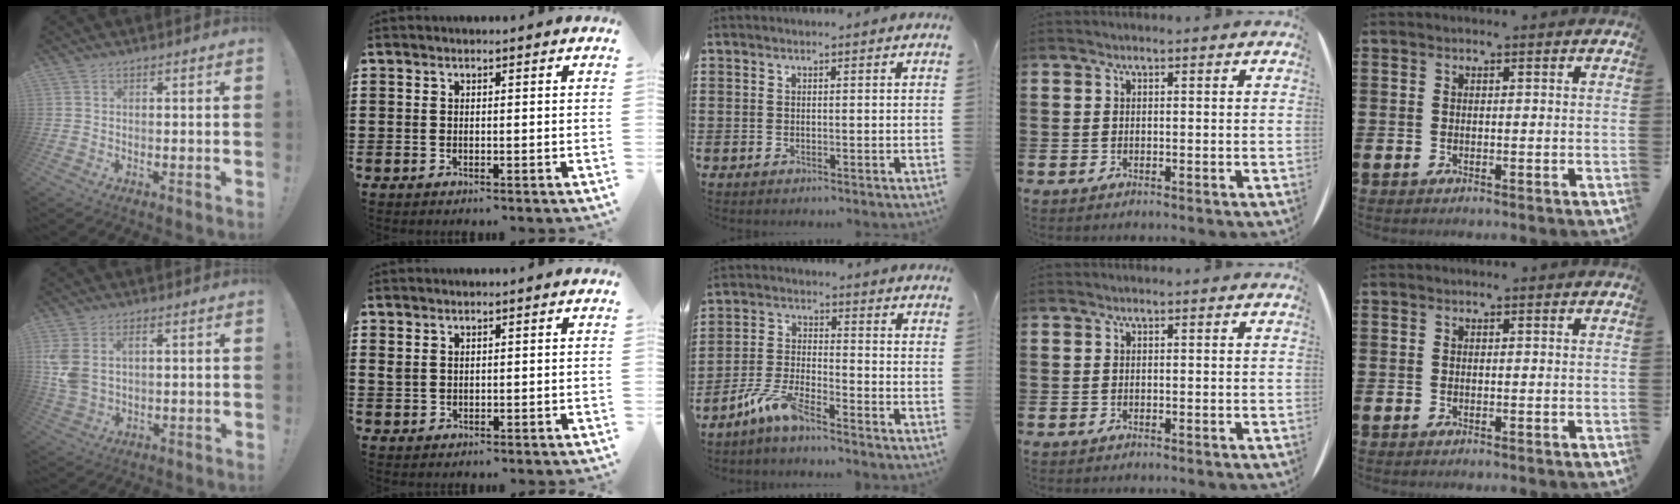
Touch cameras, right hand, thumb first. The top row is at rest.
{"thumb": {"total": 6.6, "force": [2.5, 4.2, 4.4], "torque": [-0.089, -0.010, 0.048]}, "index": {"total": 1.2, "force": [0.9, 0.7, 0.2], "torque": [-0.006, 0.003, 0.019]}, "middle": {"total": 6.2, "force": [-5.0, 0.8, 3.5], "torque": [-0.086, -0.006, -0.100]}}